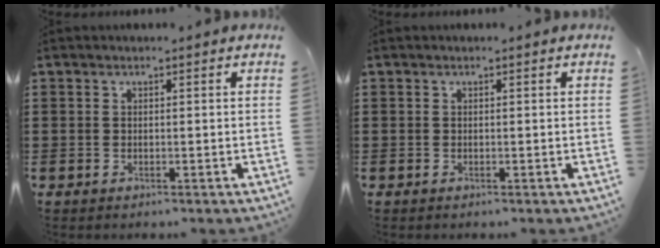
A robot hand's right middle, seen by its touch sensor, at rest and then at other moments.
{"total": 0.0}